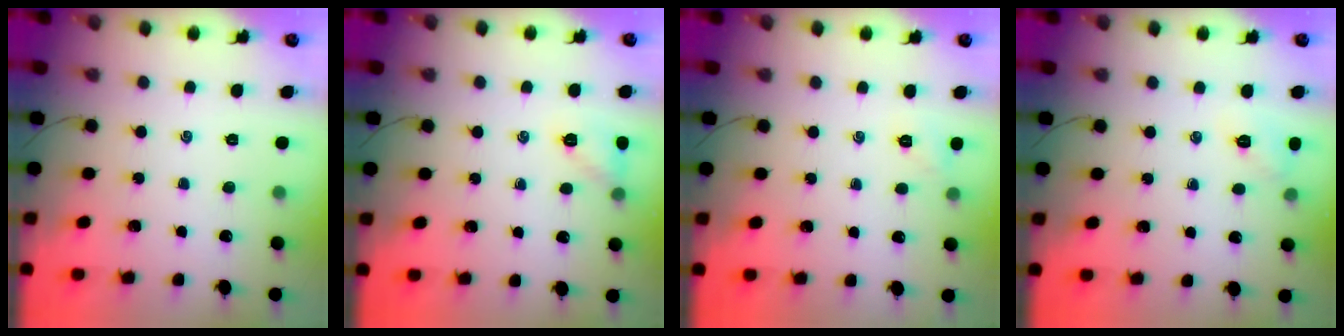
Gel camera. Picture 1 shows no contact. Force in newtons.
{"total": 7.2, "press": 7.2, "slide": 1.0}
{"total": 5.2, "press": 5.0, "slide": 1.5}
{"total": 5.8, "press": 5.6, "slide": 1.3}